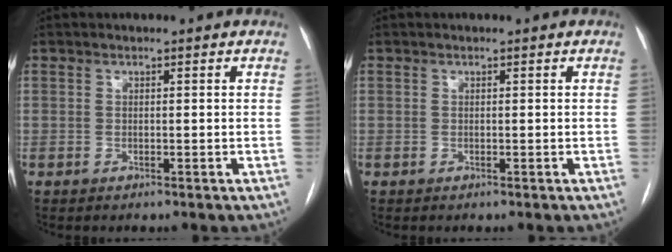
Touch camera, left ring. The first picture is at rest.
{"total": 0.0}